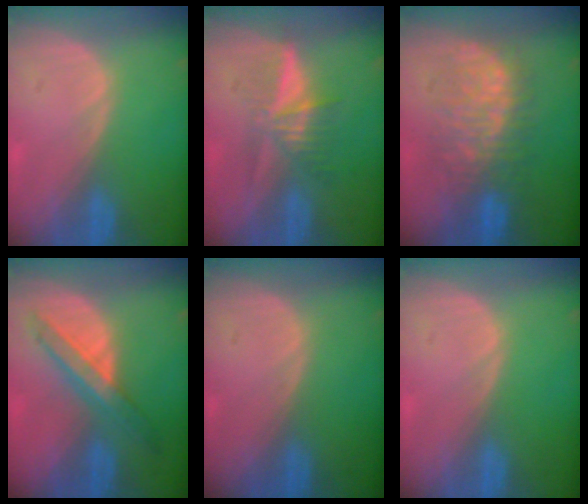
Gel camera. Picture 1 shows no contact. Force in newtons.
{"total": 5.2, "press": 5.1, "slide": 1.0}
{"total": 8.6, "press": 8.6, "slide": 0.4}
{"total": 6.9, "press": 6.4, "slide": 2.5}
{"total": 0.0}
{"total": 0.0}